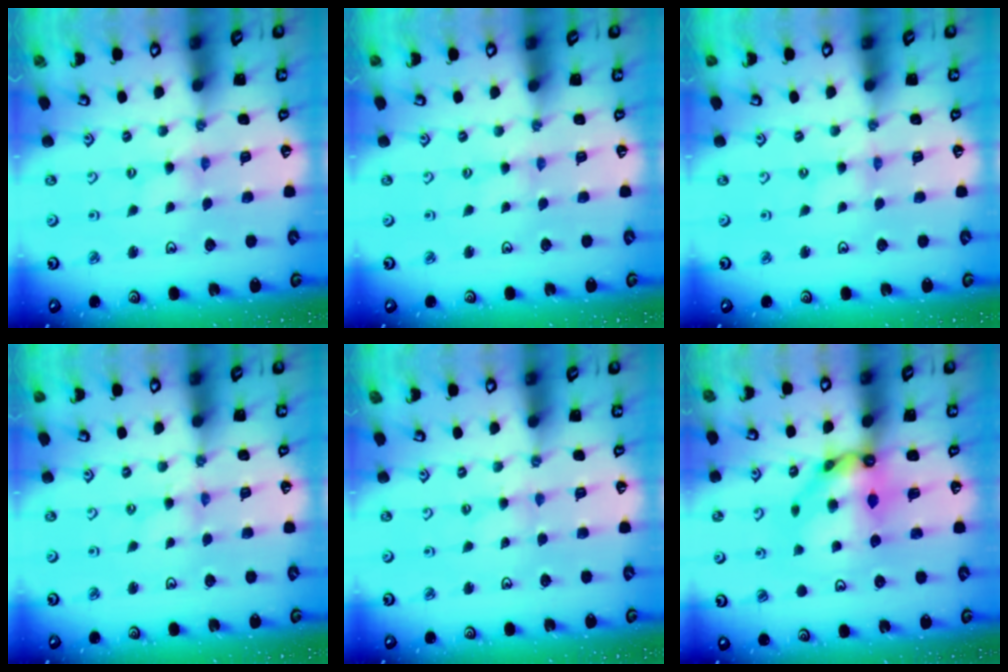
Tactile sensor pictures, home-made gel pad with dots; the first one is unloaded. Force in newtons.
{"total": 0.0}
{"total": 0.0}
{"total": 0.8, "press": 0.8, "slide": 0.2}
{"total": 1.7, "press": 1.7, "slide": 0.3}
{"total": 11.2, "press": 11.1, "slide": 1.5}